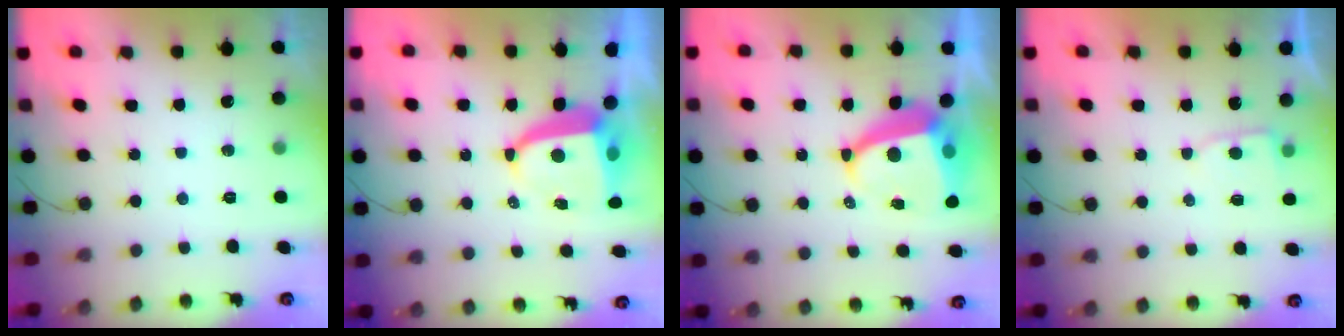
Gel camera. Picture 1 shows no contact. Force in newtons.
{"total": 8.5, "press": 8.4, "slide": 1.0}
{"total": 8.4, "press": 8.3, "slide": 1.0}
{"total": 2.8, "press": 2.8, "slide": 0.4}